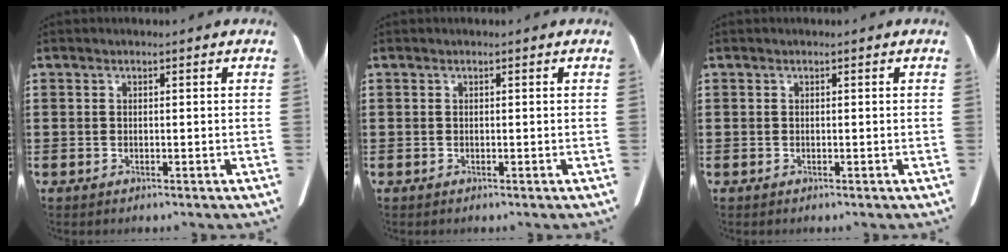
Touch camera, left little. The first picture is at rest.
{"total": 0.0}
{"total": 0.0}